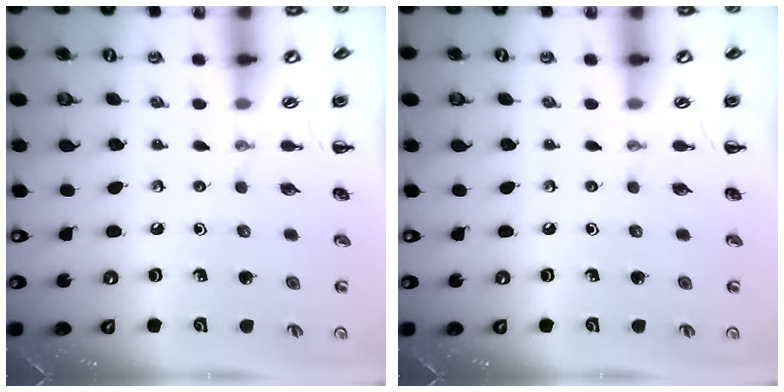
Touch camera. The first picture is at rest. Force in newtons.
{"total": 0.0}